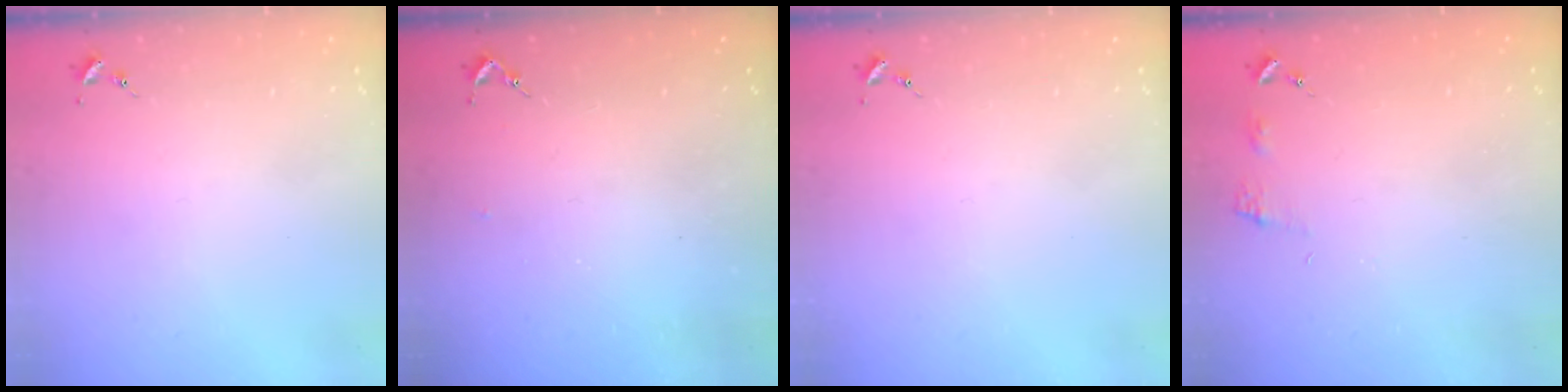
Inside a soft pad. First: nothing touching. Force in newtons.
{"total": 2.6, "press": 2.5, "slide": 0.3}
{"total": 0.0}
{"total": 5.1, "press": 5.0, "slide": 0.7}